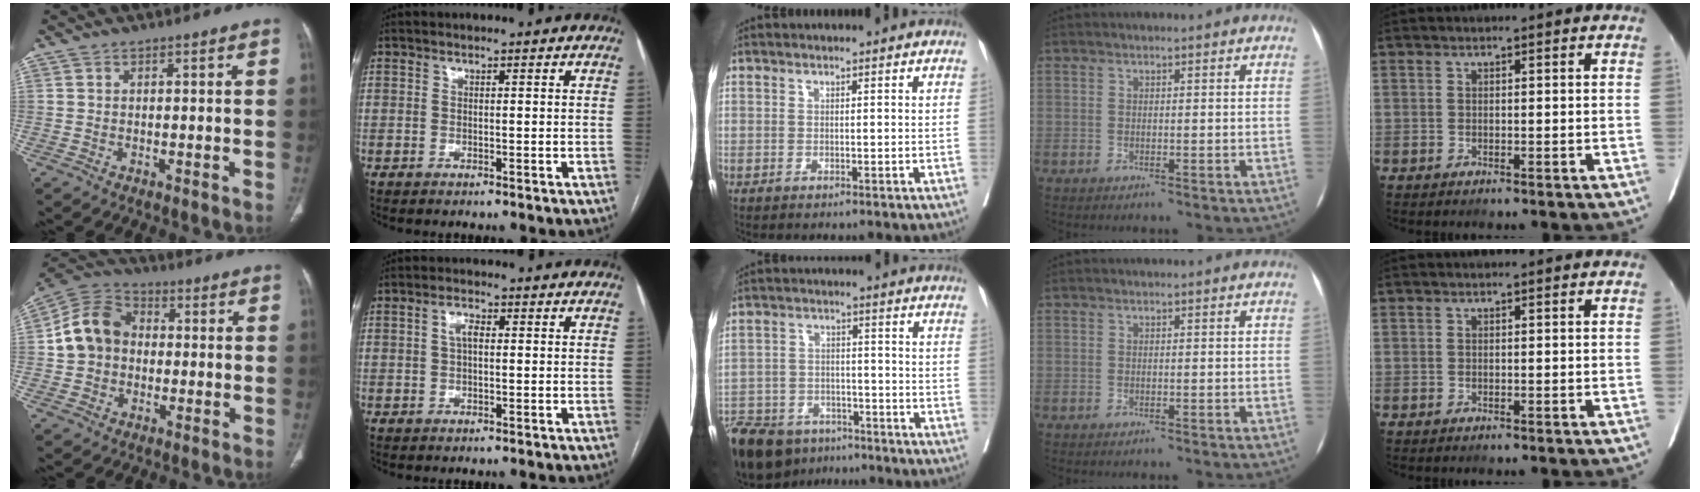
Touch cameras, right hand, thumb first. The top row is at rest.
{"thumb": {"total": 10.9, "force": [0.0, 9.1, 6.0], "torque": [-0.096, 0.031, -0.012]}, "index": {"total": 2.4, "force": [0.4, 1.1, 2.1], "torque": [-0.041, 0.009, 0.007]}, "middle": {"total": 17.4, "force": [-12.6, 9.0, 8.0], "torque": [-0.200, -0.023, -0.198]}}